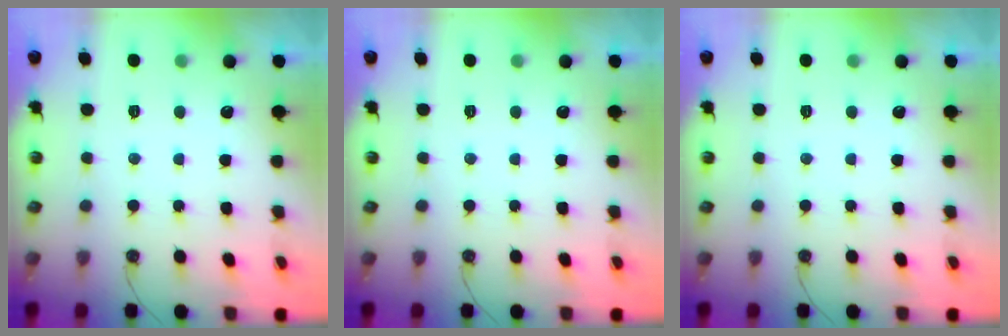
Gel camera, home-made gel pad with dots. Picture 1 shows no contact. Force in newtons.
{"total": 0.0}
{"total": 0.0}